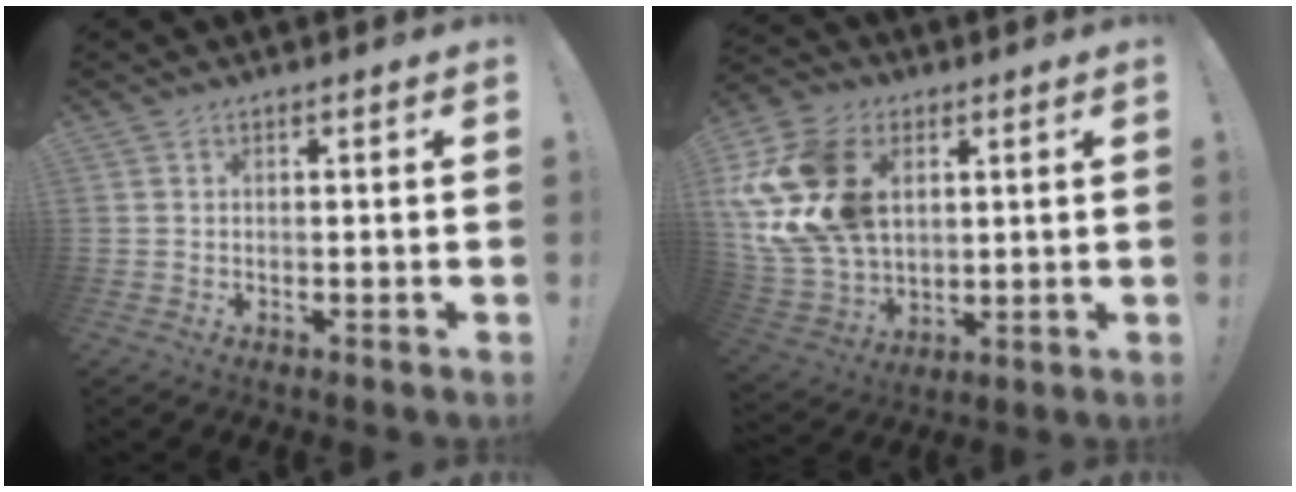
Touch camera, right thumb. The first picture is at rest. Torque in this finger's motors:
{"motor_torque": [0.61, 0.71, 1.47, 0.65, 0.36]}